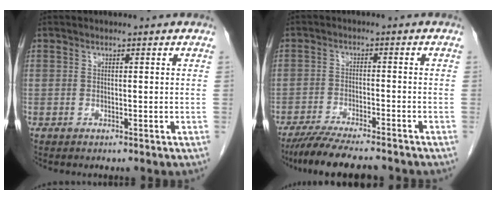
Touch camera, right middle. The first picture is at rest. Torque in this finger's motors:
{"motor_torque": [1.16, -0.98, 0.40, 0.08]}